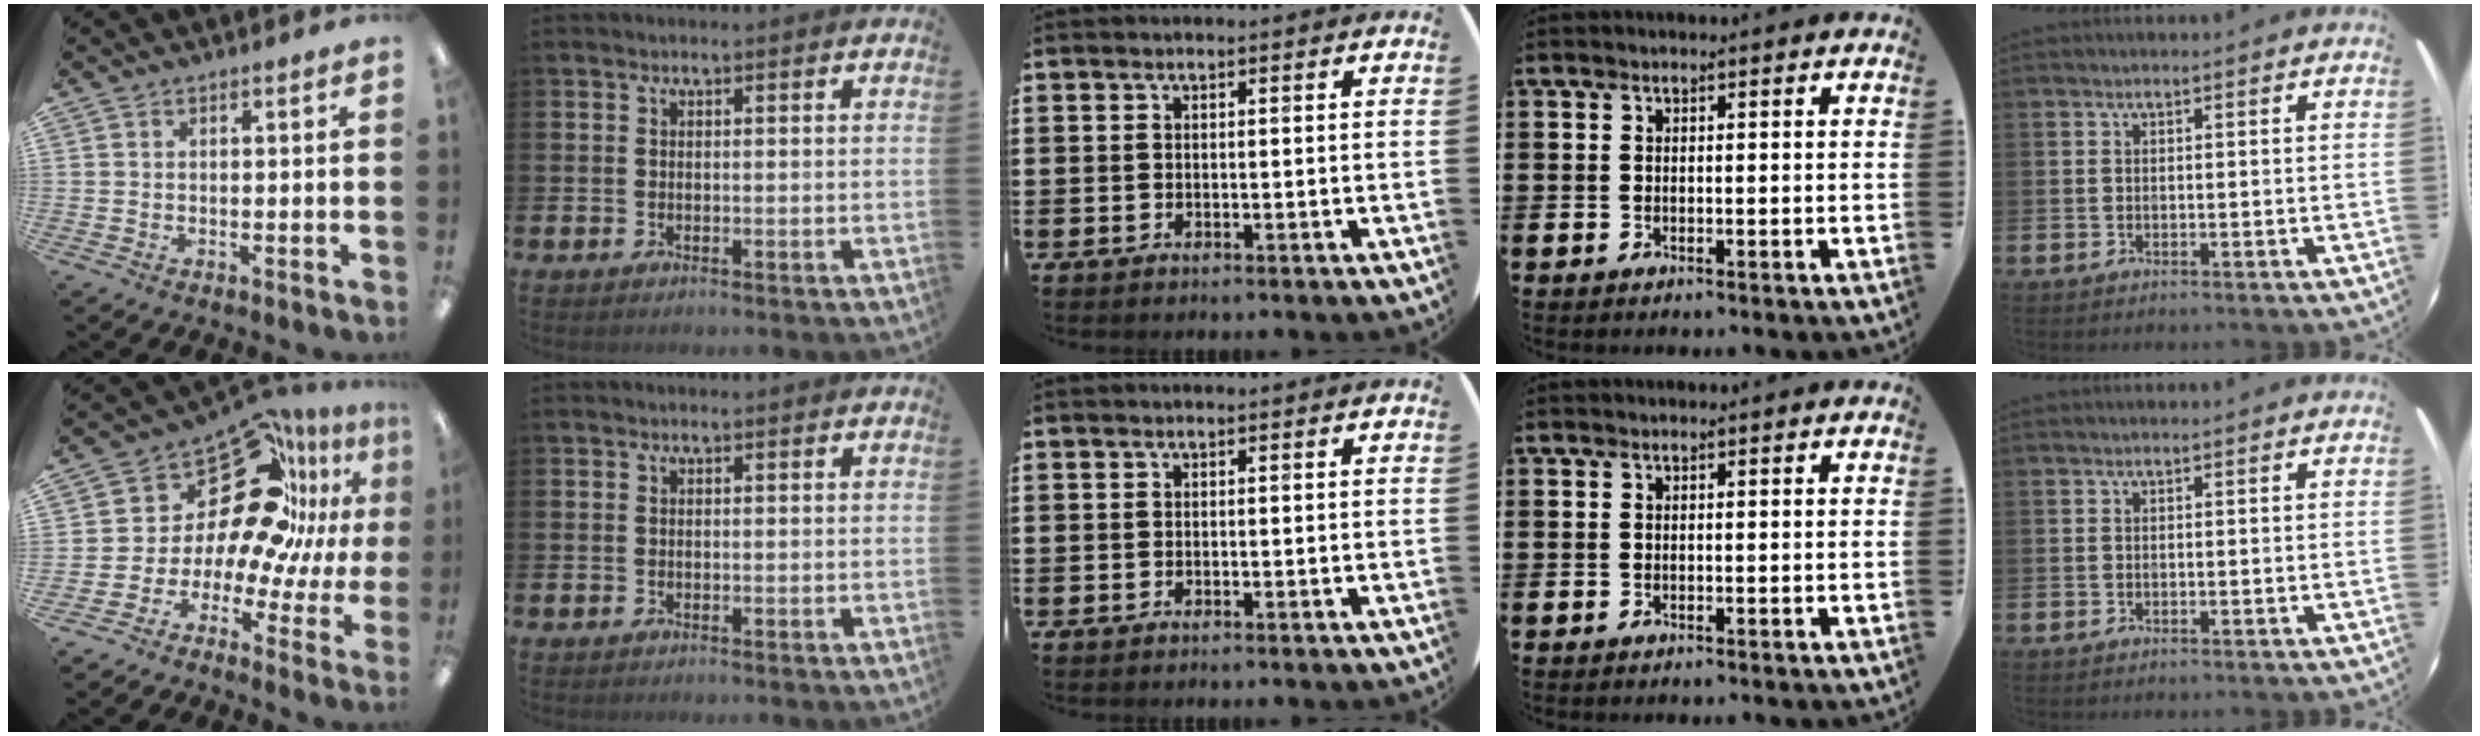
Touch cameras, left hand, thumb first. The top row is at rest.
{"thumb": {"total": 20.7, "force": [11.4, 11.2, 13.2], "torque": [-0.212, -0.082, 0.202]}}